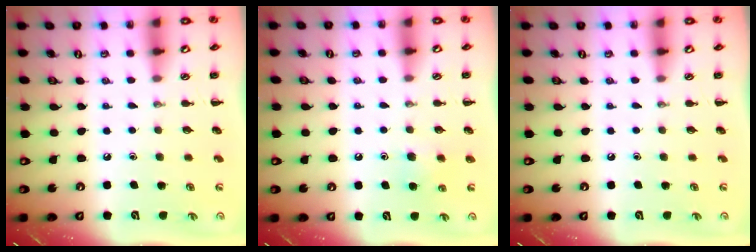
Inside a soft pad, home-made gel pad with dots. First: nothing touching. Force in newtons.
{"total": 6.8, "press": 6.6, "slide": 1.6}
{"total": 0.0}